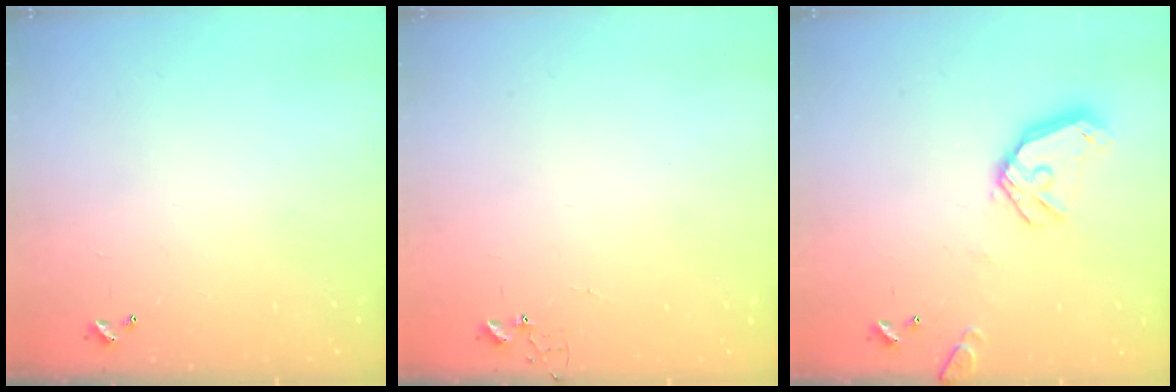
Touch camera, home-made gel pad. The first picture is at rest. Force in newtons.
{"total": 3.4, "press": 3.4, "slide": 0.3}
{"total": 14.4, "press": 14.2, "slide": 2.1}